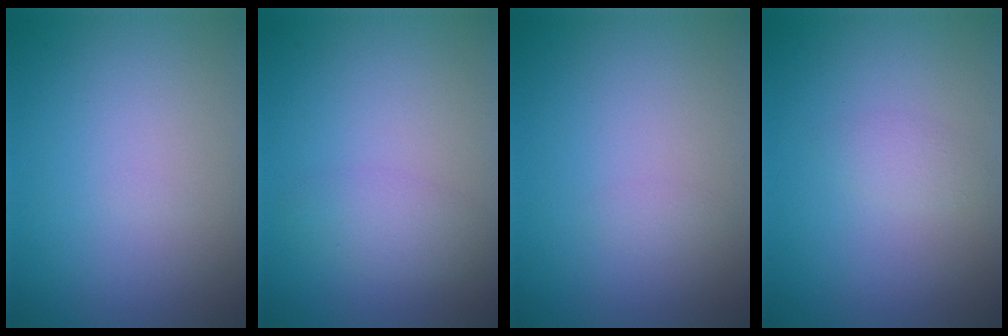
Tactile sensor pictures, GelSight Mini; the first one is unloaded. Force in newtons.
{"total": 2.2, "press": 2.2, "slide": 0.1}
{"total": 0.6, "press": 0.6, "slide": 0.0}
{"total": 1.1, "press": 1.1, "slide": 0.1}